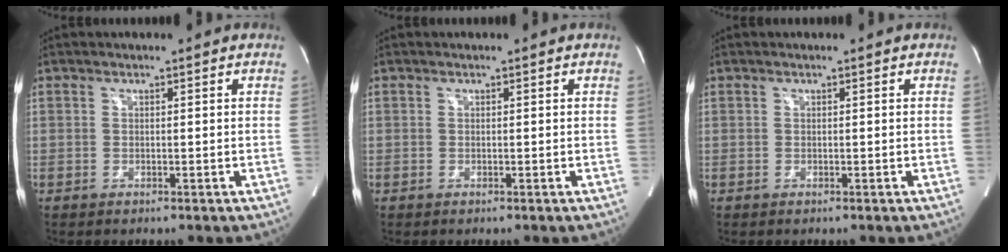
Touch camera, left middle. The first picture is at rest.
{"total": 0.0}
{"total": 0.0}